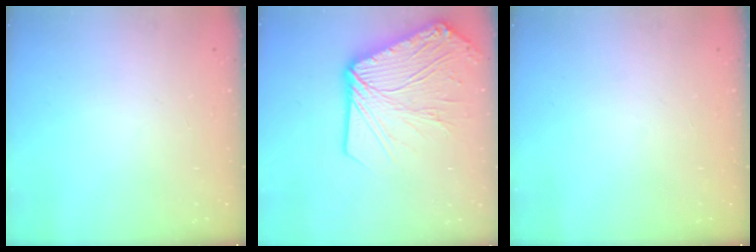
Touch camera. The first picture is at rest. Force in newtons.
{"total": 21.3, "press": 21.2, "slide": 2.4}
{"total": 0.0}